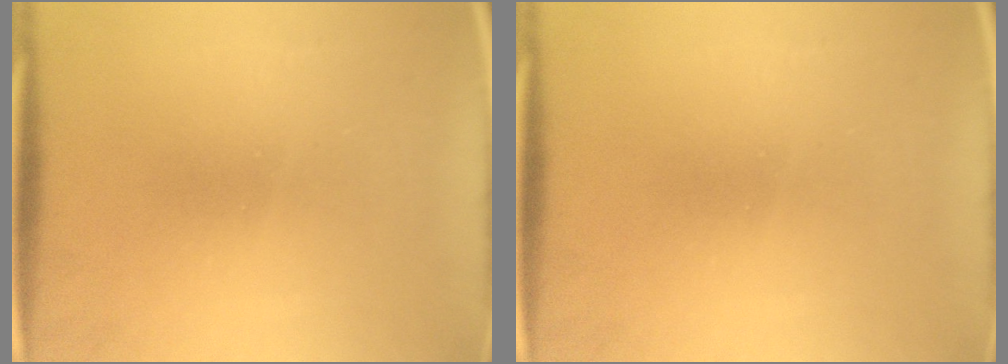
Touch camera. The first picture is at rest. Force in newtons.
{"total": 0.0}